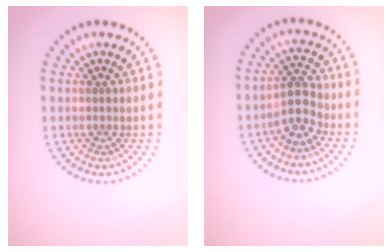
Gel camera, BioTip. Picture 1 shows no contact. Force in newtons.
{"total": 2.9, "press": 2.6, "slide": 1.3}